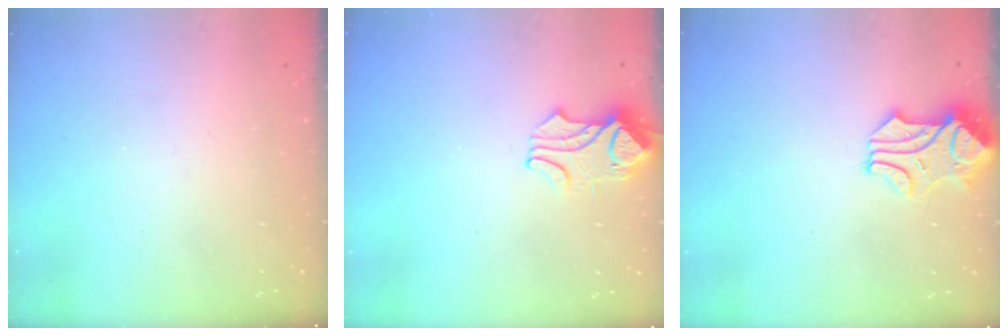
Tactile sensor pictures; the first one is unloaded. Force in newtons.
{"total": 1.5, "press": 1.5, "slide": 0.5}
{"total": 1.2, "press": 0.7, "slide": 1.0}